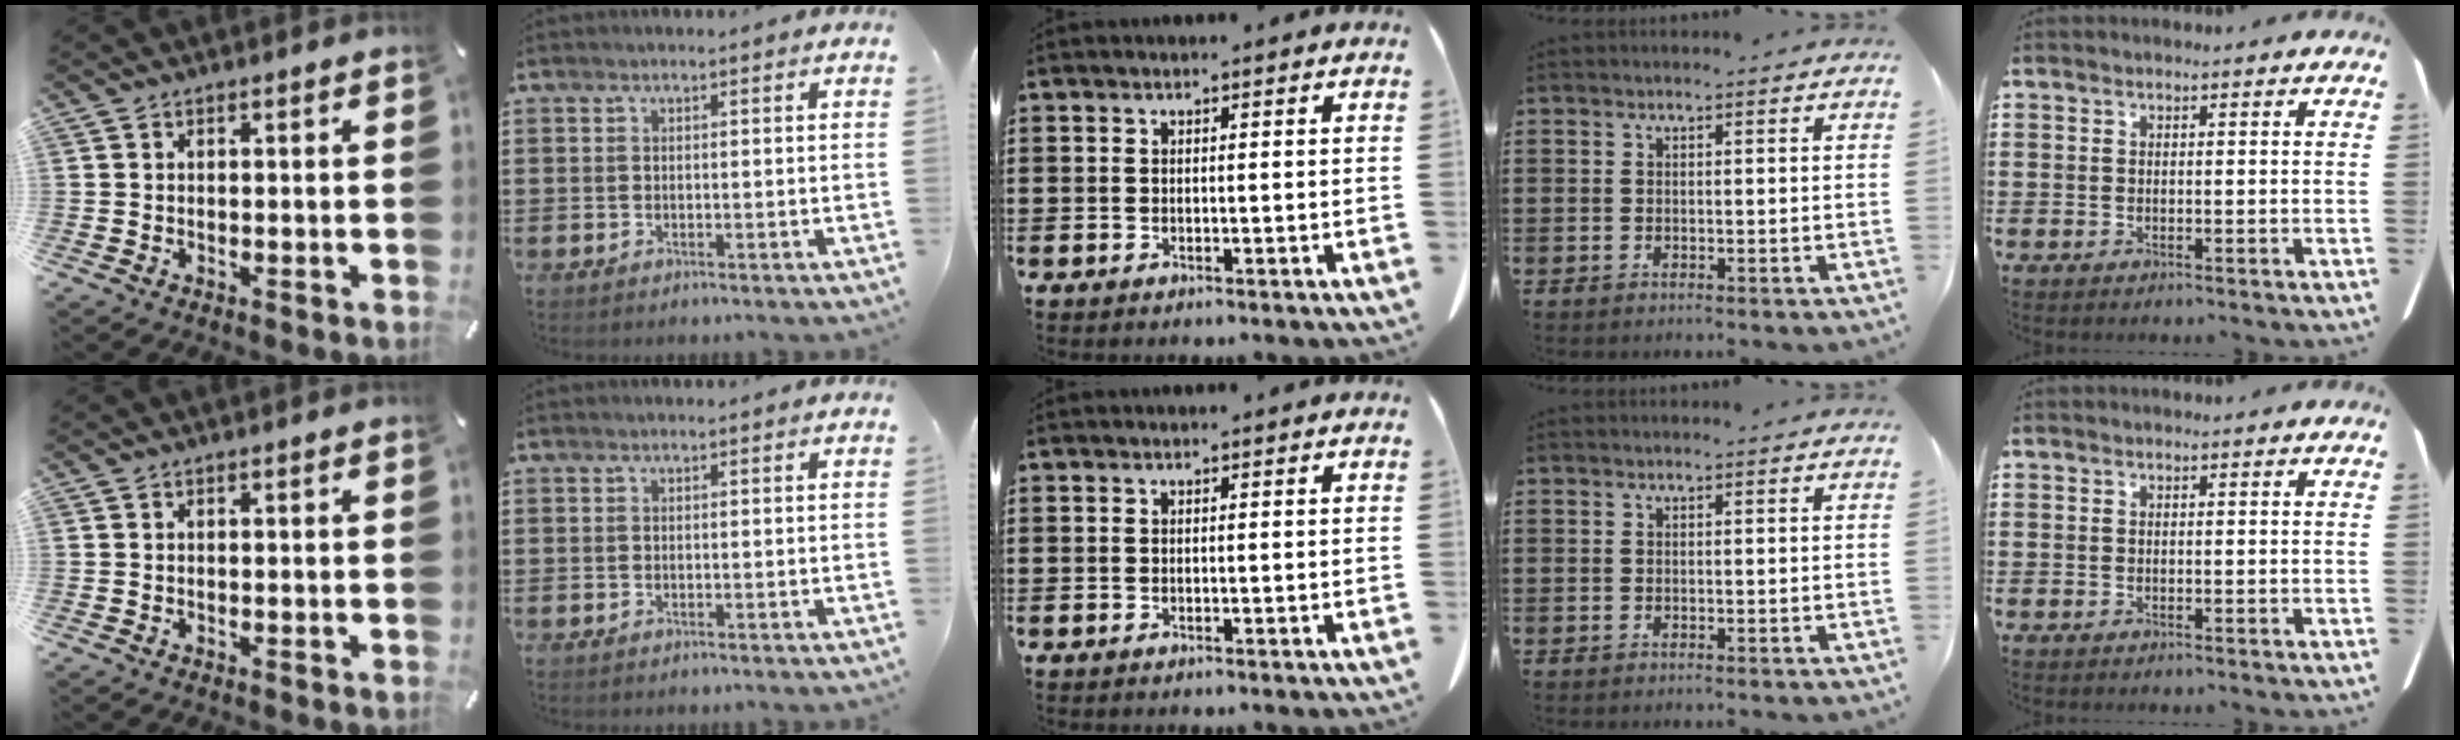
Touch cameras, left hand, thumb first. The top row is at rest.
{}